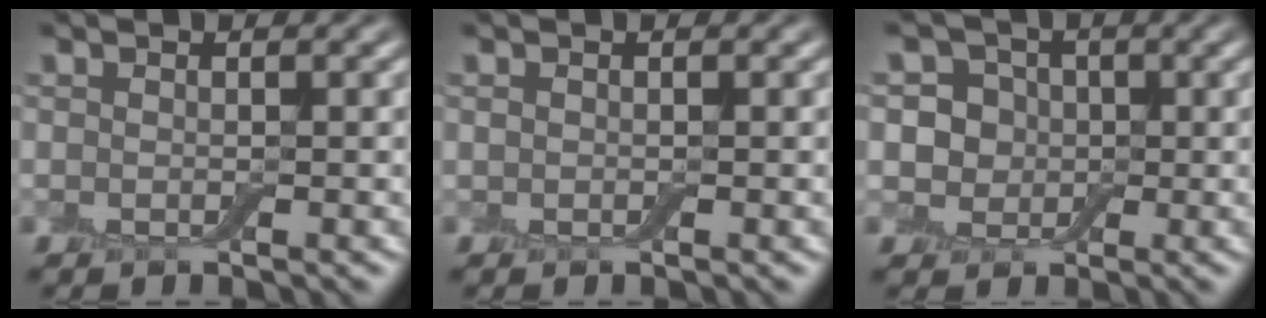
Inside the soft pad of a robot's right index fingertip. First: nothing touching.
{"total": 0.0}
{"total": 4.3, "force": [0.6, 3.9, 1.7], "torque": [-0.014, 0.015, -0.012]}